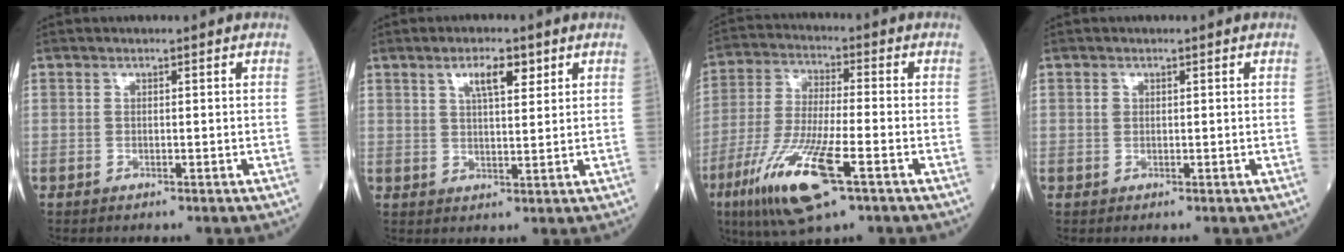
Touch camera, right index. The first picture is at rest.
{"total": 4.8, "force": [2.6, 1.3, 3.8], "torque": [-0.068, 0.004, 0.046]}
{"total": 14.6, "force": [-6.9, 2.1, 12.7], "torque": [-0.260, -0.031, -0.122]}
{"total": 0.8, "force": [0.2, 0.6, 0.3], "torque": [-0.006, 0.000, 0.004]}